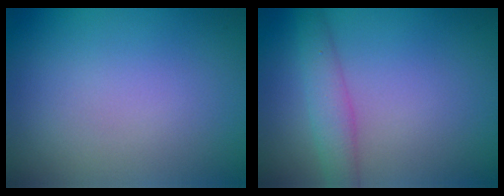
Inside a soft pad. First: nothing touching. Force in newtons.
{"total": 2.7, "press": 2.7, "slide": 0.1}